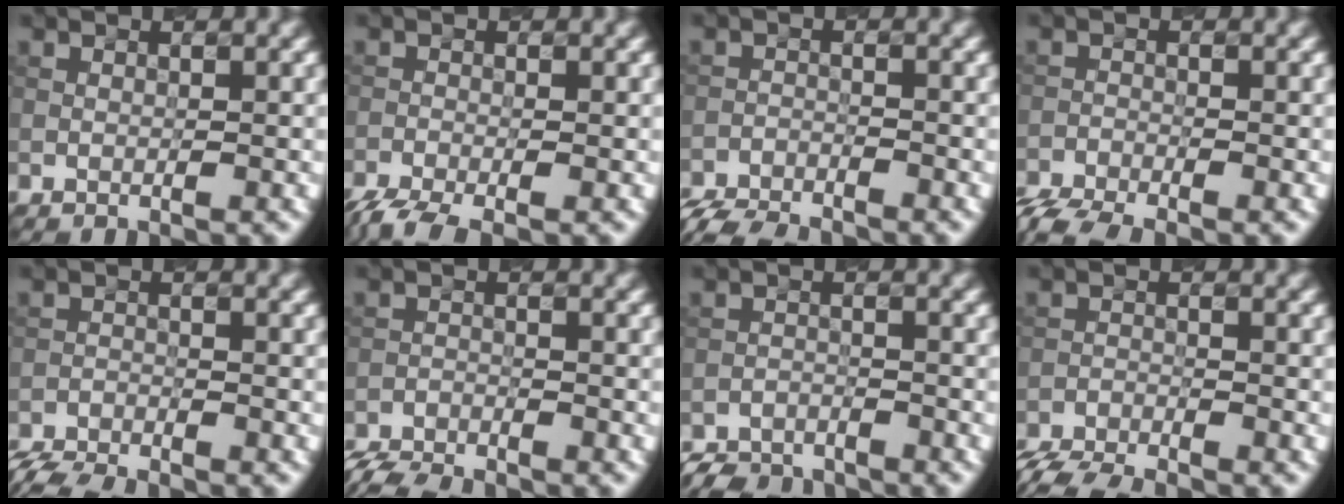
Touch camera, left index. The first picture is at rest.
{"total": 3.4, "force": [-2.7, 0.7, 1.9], "torque": [-0.040, -0.012, -0.062]}
{"total": 5.0, "force": [-4.9, 0.6, 1.0], "torque": [-0.029, -0.020, -0.089]}
{"total": 4.6, "force": [-4.1, 0.7, 1.8], "torque": [-0.042, -0.022, -0.082]}
{"total": 4.4, "force": [-4.3, 0.4, 0.9], "torque": [-0.029, -0.019, -0.079]}
{"total": 4.3, "force": [-4.2, 0.3, 0.8], "torque": [-0.025, -0.017, -0.079]}
{"total": 3.6, "force": [-3.5, 0.9, 0.4], "torque": [-0.001, -0.004, -0.070]}
{"total": 5.7, "force": [-5.5, 0.7, 1.4], "torque": [-0.039, -0.023, -0.096]}